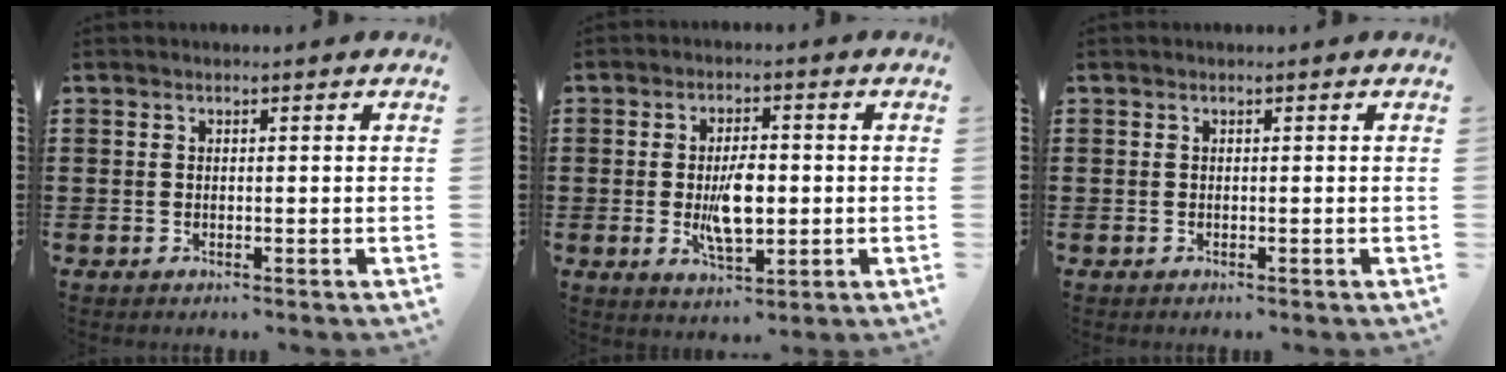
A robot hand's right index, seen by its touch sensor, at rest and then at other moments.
{"total": 7.1, "force": [-0.7, 3.1, 6.3], "torque": [-0.116, -0.004, -0.016]}
{"total": 0.0}